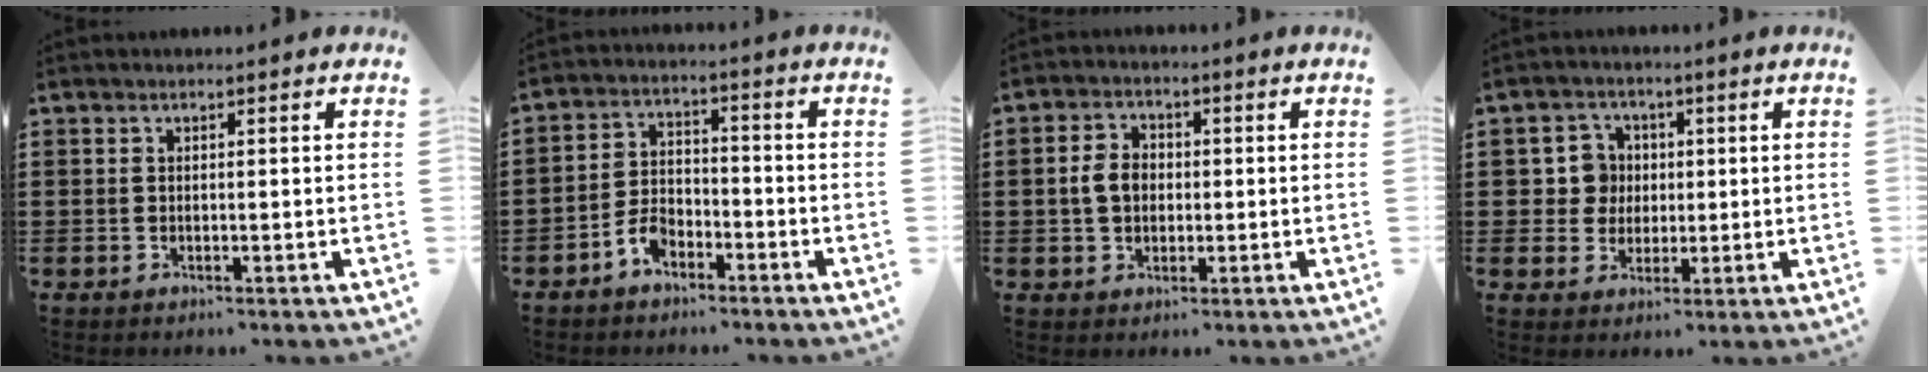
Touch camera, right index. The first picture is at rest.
{"total": 4.8, "force": [-3.3, 2.6, 2.3], "torque": [-0.063, 0.004, -0.069]}
{"total": 4.5, "force": [-0.1, 3.3, 3.0], "torque": [-0.079, 0.006, -0.009]}
{"total": 5.1, "force": [0.3, 4.9, 1.5], "torque": [-0.050, 0.017, 0.005]}